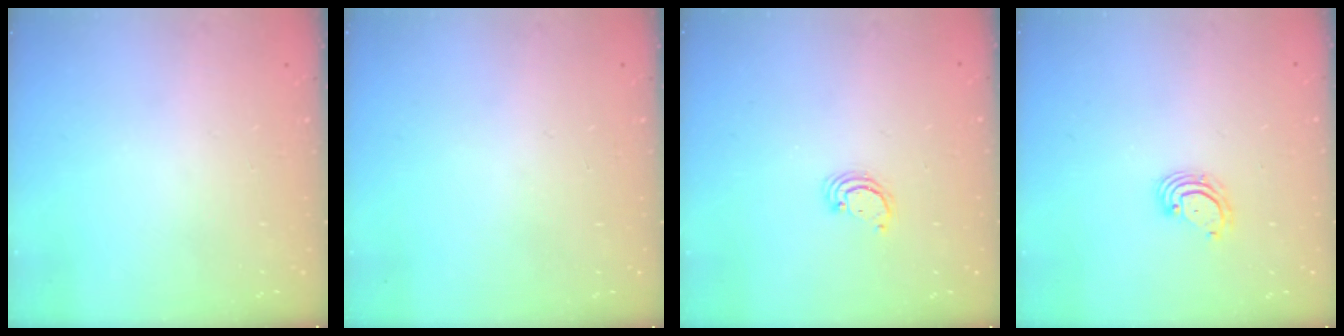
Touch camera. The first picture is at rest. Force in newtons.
{"total": 0.0}
{"total": 2.6, "press": 2.6, "slide": 0.3}
{"total": 3.2, "press": 3.2, "slide": 0.1}